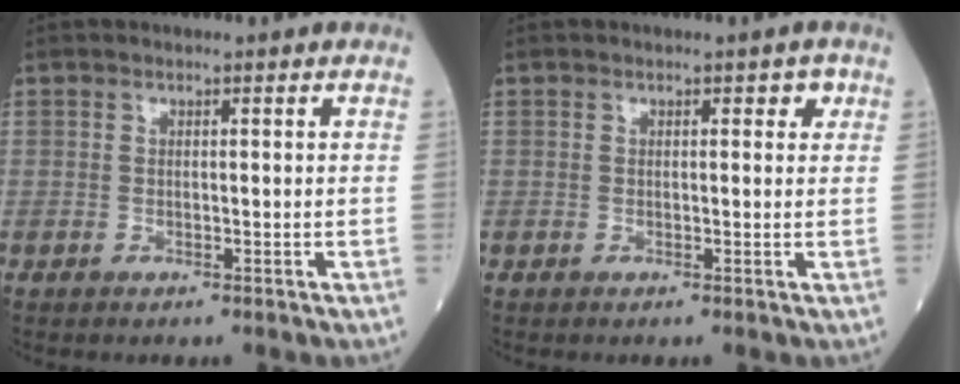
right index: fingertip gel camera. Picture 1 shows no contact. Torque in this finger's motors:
{"motor_torque": [0.01, 0.02, -0.01, 0.01]}